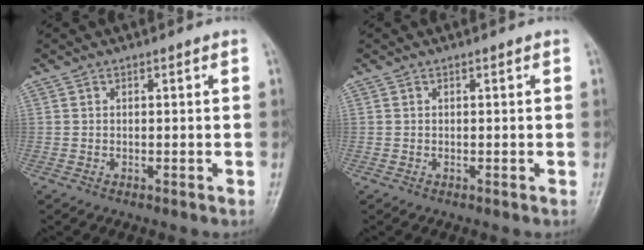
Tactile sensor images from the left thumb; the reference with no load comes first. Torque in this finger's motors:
{"motor_torque": [0.00, 0.00, -0.01, -0.02, 0.00]}